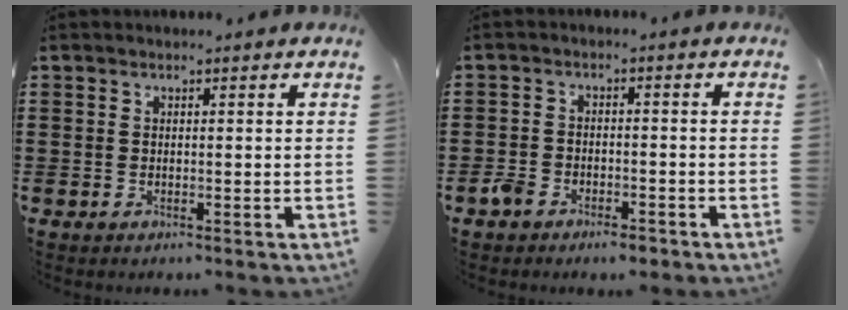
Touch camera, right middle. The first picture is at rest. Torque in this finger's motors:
{"motor_torque": [0.12, -0.06, 0.06, 0.02]}